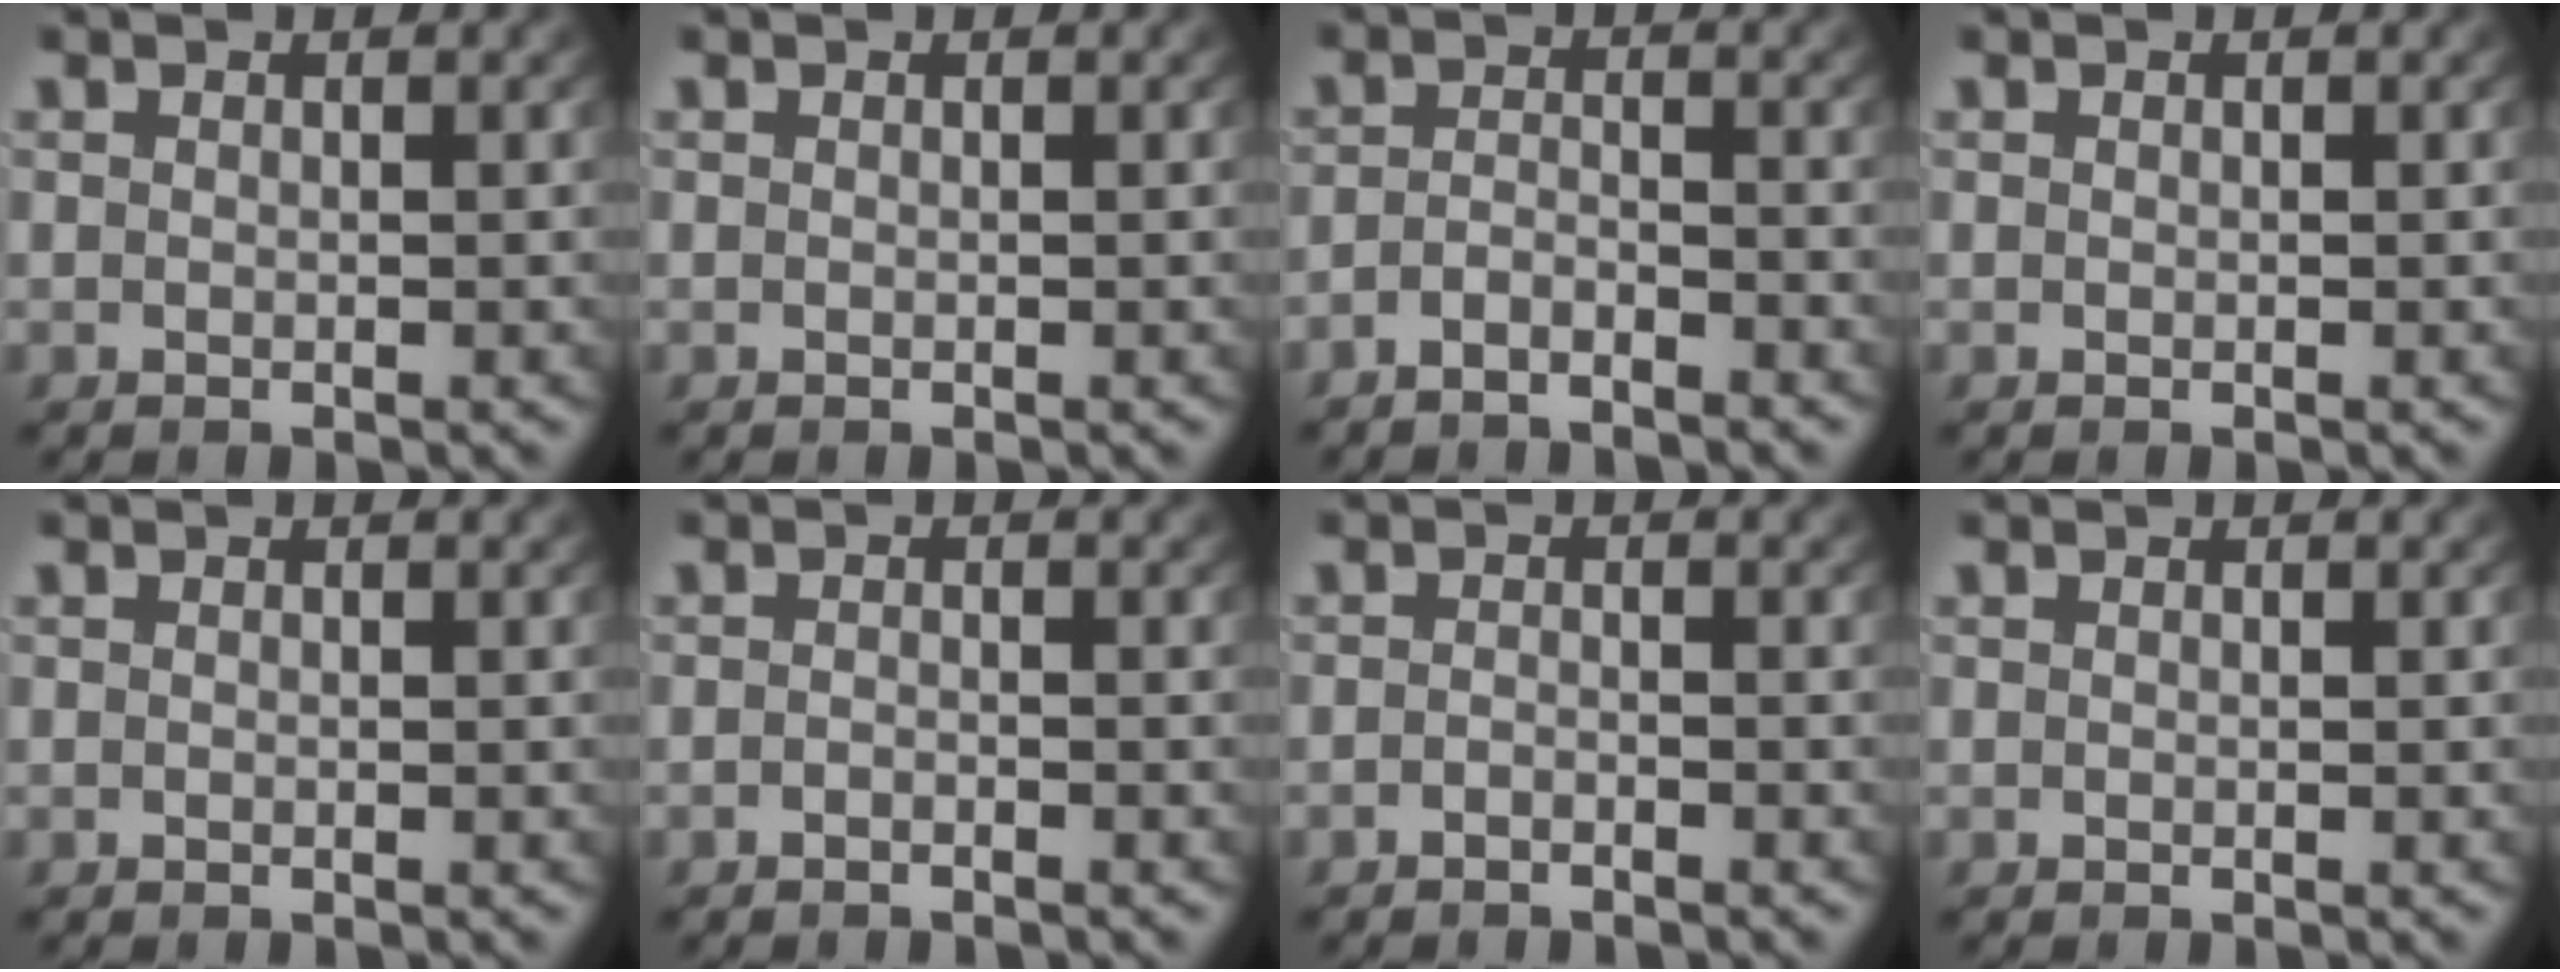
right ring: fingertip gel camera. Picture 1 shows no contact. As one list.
[{"total": 0.0}, {"total": 2.8, "force": [-2.6, 0.7, 0.5], "torque": [-0.009, -0.010, -0.044]}, {"total": 0.0}, {"total": 0.0}, {"total": 0.9, "force": [-0.8, -0.1, 0.1], "torque": [-0.007, -0.005, -0.014]}, {"total": 1.1, "force": [-1.1, 0.1, 0.1], "torque": [-0.006, -0.006, -0.020]}, {"total": 0.0}]